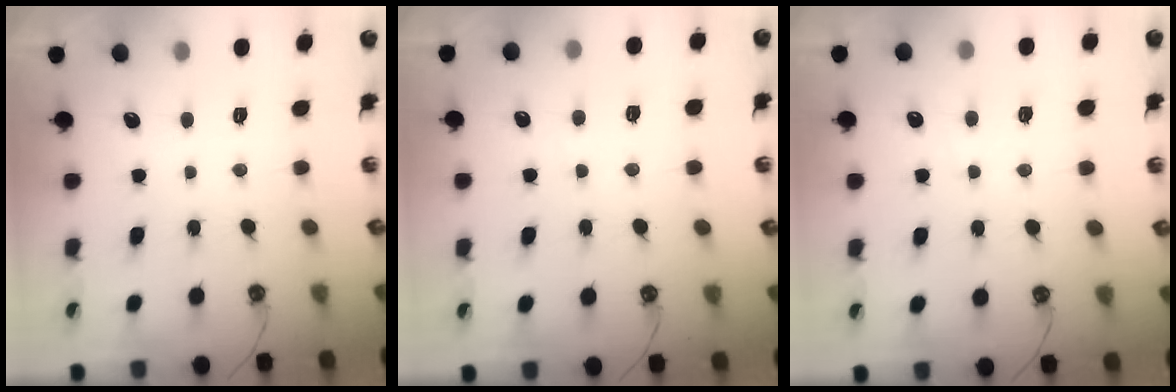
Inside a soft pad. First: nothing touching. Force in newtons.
{"total": 2.1, "press": 2.1, "slide": 0.5}
{"total": 1.1, "press": 1.0, "slide": 0.5}